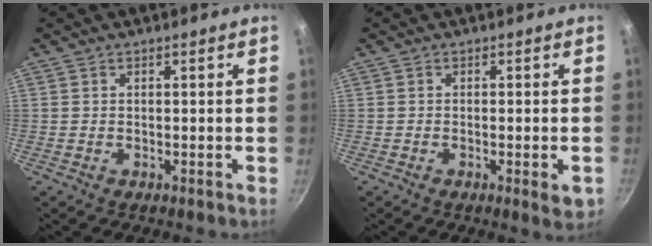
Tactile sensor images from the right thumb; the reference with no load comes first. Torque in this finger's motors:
{"motor_torque": [0.35, 0.66, 0.35, -0.09, 0.08]}